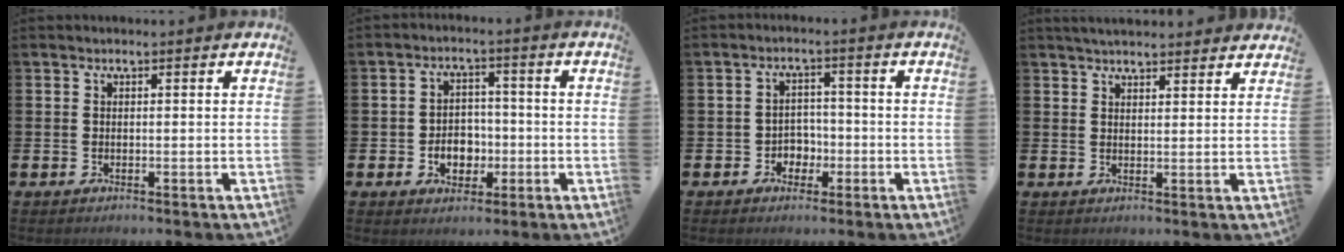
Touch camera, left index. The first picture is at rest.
{"total": 4.4, "force": [-1.1, 3.7, 2.0], "torque": [-0.036, 0.004, -0.028]}
{"total": 2.9, "force": [-1.5, 2.4, 0.8], "torque": [-0.021, 0.004, -0.037]}
{"total": 3.4, "force": [3.4, 0.5, 0.6], "torque": [-0.015, -0.012, 0.062]}